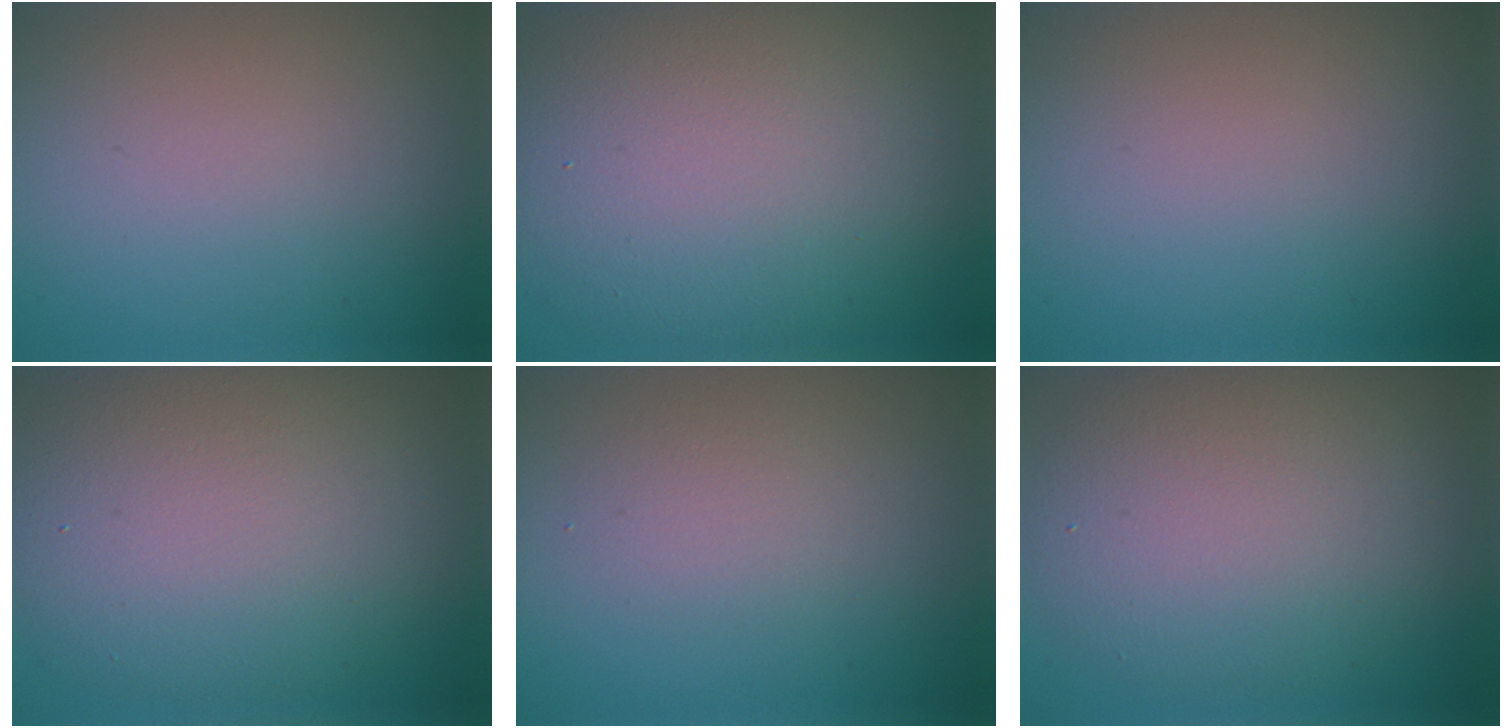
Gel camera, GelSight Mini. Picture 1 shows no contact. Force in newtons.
{"total": 13.0, "press": 13.0, "slide": 1.0}
{"total": 0.0}
{"total": 9.8, "press": 9.8, "slide": 0.7}
{"total": 1.8, "press": 1.8, "slide": 0.1}
{"total": 7.3, "press": 7.3, "slide": 0.4}